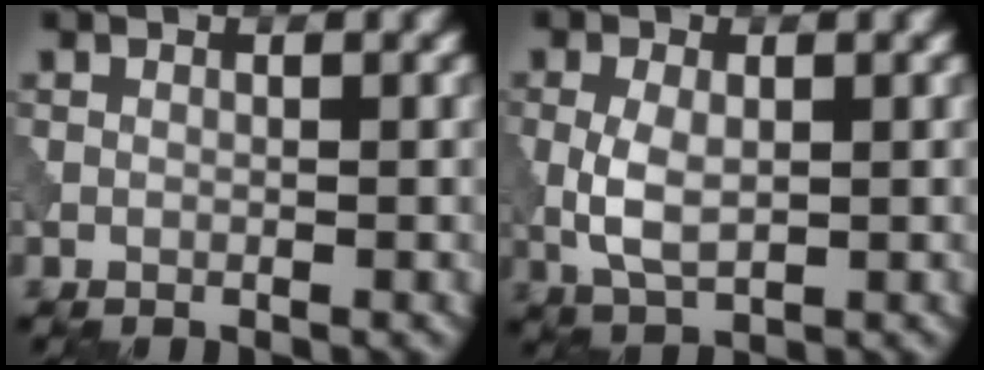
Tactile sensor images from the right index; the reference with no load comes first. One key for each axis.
{"total": 3.4, "fx": -0.1, "fy": 1.9, "fz": 2.8, "tx": -0.064, "ty": -0.001, "tz": 0.001}